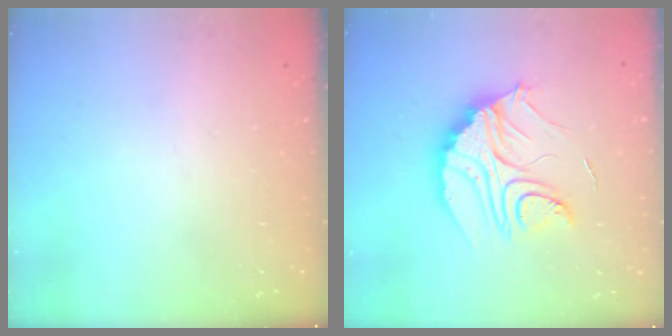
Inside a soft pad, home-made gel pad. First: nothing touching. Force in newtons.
{"total": 14.7, "press": 14.6, "slide": 1.1}